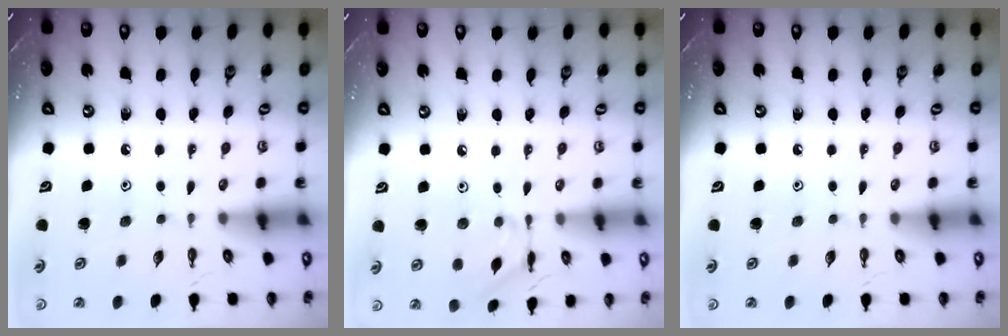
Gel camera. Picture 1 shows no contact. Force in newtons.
{"total": 9.8, "press": 9.8, "slide": 0.6}
{"total": 0.0}